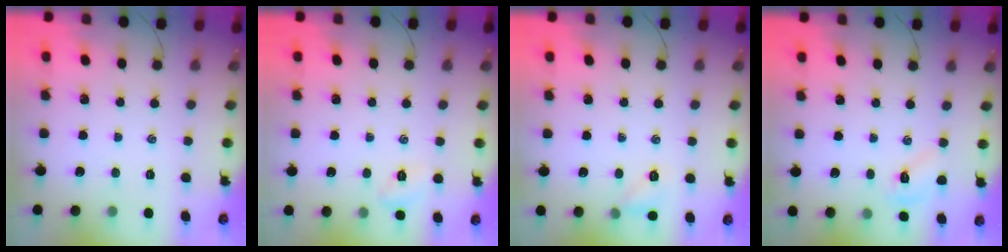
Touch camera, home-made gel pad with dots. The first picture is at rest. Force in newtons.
{"total": 4.4, "press": 4.2, "slide": 1.3}
{"total": 6.6, "press": 6.4, "slide": 1.5}
{"total": 6.3, "press": 6.2, "slide": 1.1}